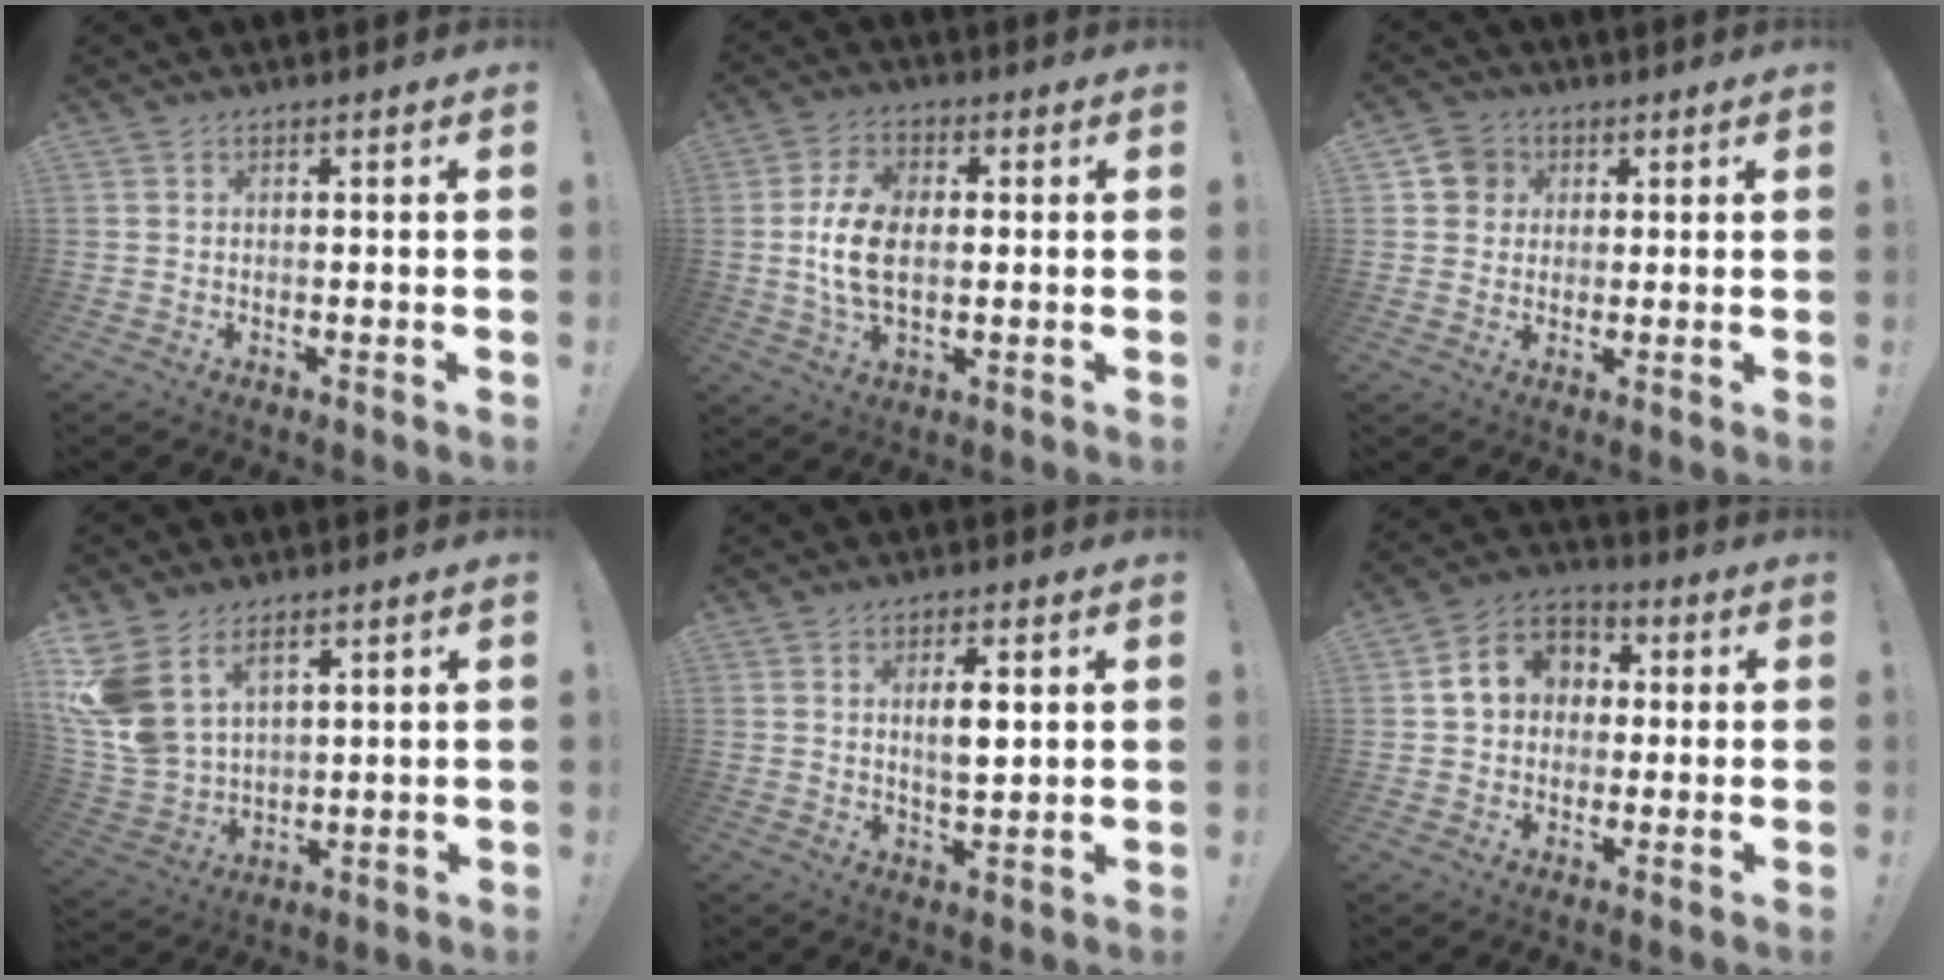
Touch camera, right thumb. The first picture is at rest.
{"total": 11.4, "force": [-0.1, 7.1, 8.9], "torque": [-0.171, 0.001, 0.000]}
{"total": 6.5, "force": [2.0, 6.0, 1.4], "torque": [-0.016, -0.005, 0.040]}
{"total": 12.1, "force": [6.1, 8.1, 6.6], "torque": [-0.147, -0.040, 0.120]}
{"total": 5.6, "force": [1.5, 1.8, 5.1], "torque": [-0.080, -0.008, 0.020]}
{"total": 9.6, "force": [1.5, 8.4, 4.3], "torque": [-0.061, 0.010, 0.036]}